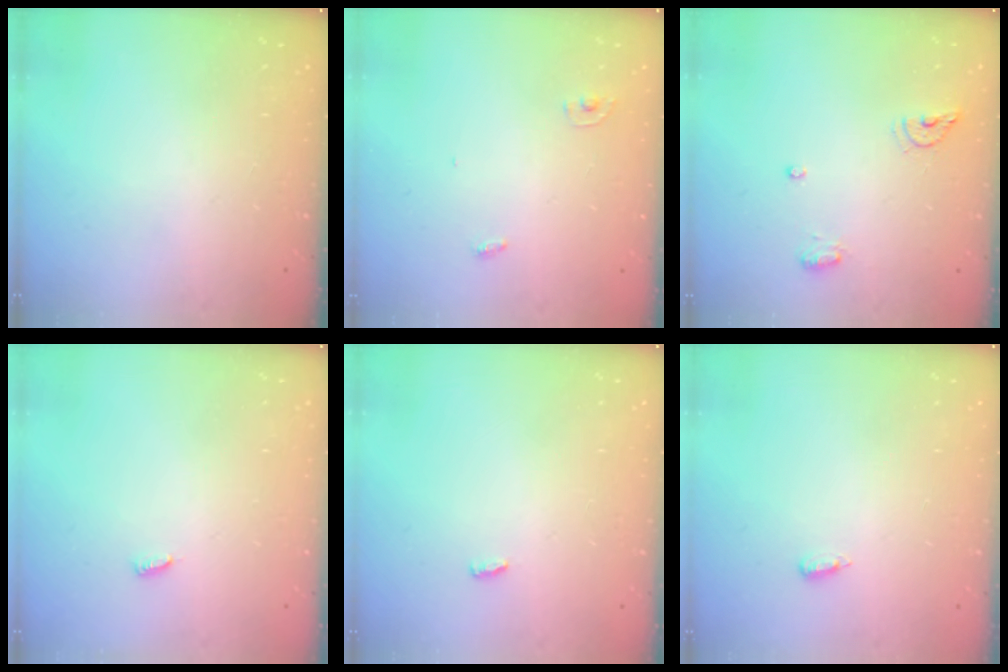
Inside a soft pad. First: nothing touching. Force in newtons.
{"total": 2.8, "press": 2.8, "slide": 0.1}
{"total": 6.8, "press": 6.7, "slide": 1.2}
{"total": 3.2, "press": 3.2, "slide": 0.5}
{"total": 2.9, "press": 2.6, "slide": 1.3}
{"total": 4.4, "press": 3.4, "slide": 2.9}